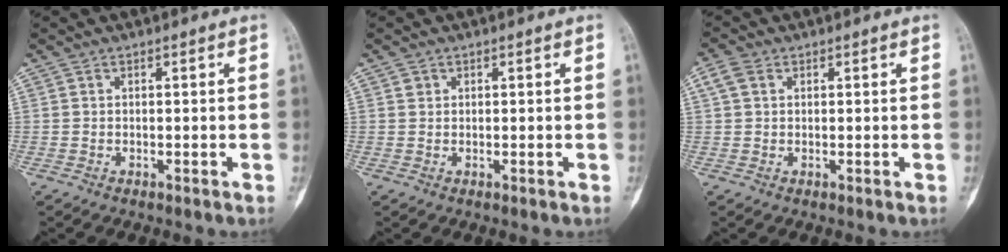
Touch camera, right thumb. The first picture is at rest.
{"total": 0.8, "force": [0.4, 0.7, 0.1], "torque": [0.007, 0.000, 0.007]}
{"total": 2.8, "force": [1.1, 2.1, 1.6], "torque": [-0.035, 0.010, 0.022]}